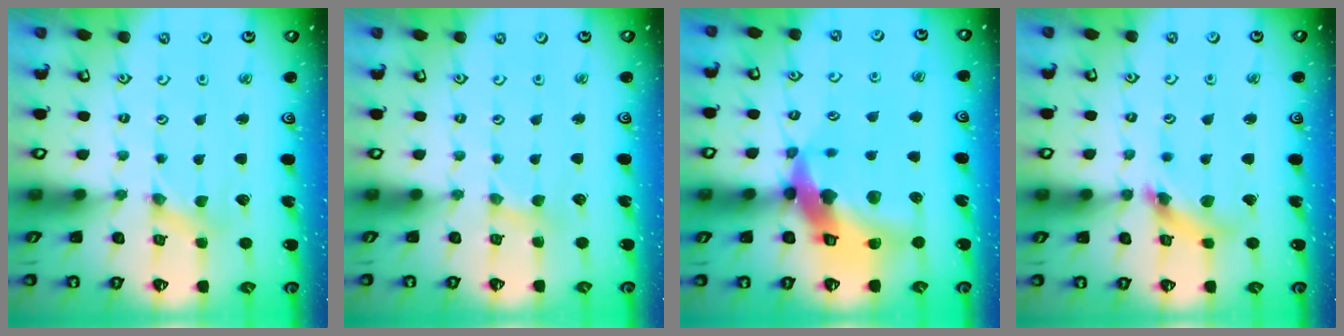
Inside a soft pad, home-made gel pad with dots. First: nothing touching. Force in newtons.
{"total": 1.7, "press": 1.7, "slide": 0.3}
{"total": 18.4, "press": 18.2, "slide": 2.4}
{"total": 8.4, "press": 8.4, "slide": 0.8}